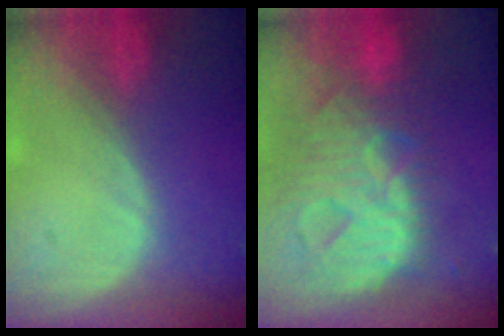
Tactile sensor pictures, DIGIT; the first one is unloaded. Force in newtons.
{"total": 13.5, "press": 11.5, "slide": 7.1}